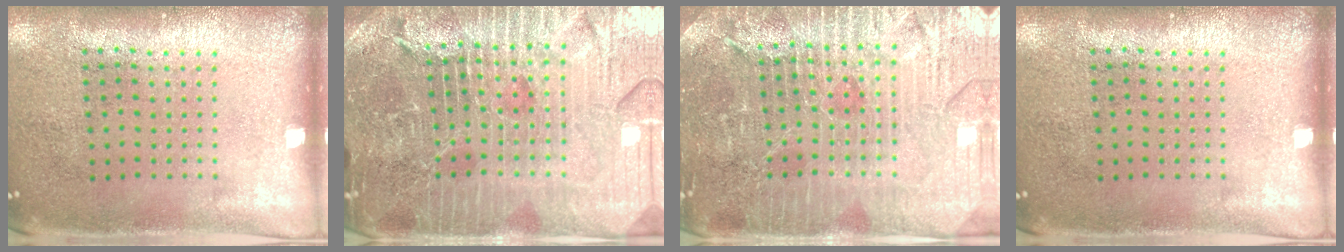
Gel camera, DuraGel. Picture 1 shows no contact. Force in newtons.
{"total": 5.9, "press": 5.2, "slide": 2.7}
{"total": 4.9, "press": 4.6, "slide": 1.7}
{"total": 0.0}